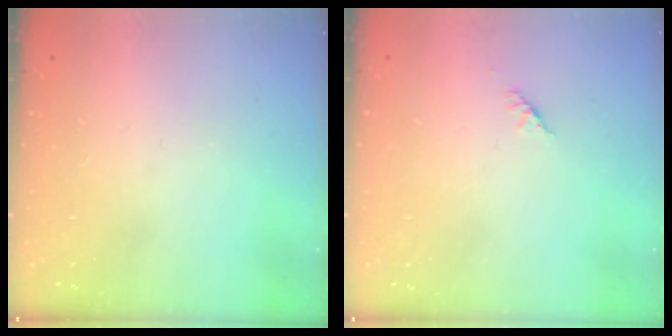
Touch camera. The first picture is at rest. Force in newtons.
{"total": 1.4, "press": 1.3, "slide": 0.5}